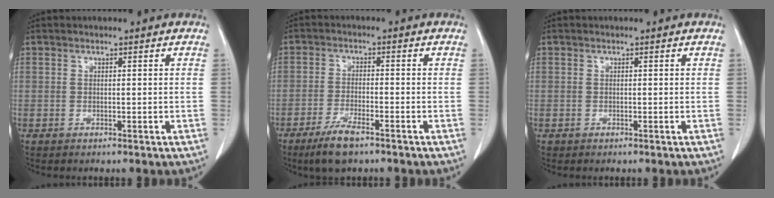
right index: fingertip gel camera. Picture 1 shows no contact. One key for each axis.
{"total": 5.9, "fx": -4.1, "fy": 1.2, "fz": 4.0, "tx": -0.086, "ty": -0.009, "tz": -0.070}
{"total": 0.0}